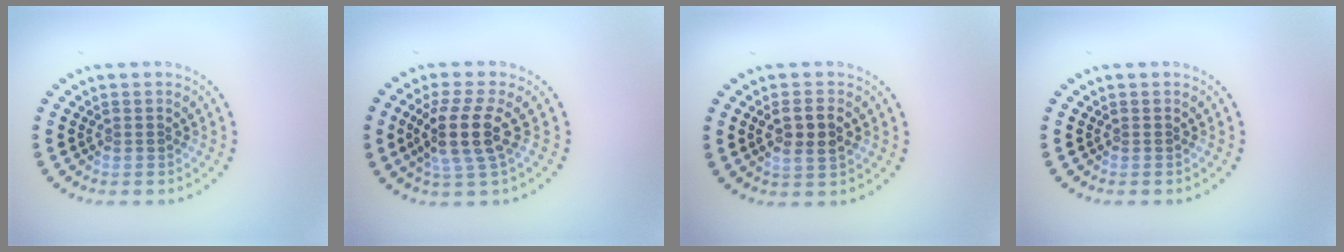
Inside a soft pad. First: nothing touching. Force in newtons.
{"total": 4.1, "press": 3.4, "slide": 2.4}
{"total": 2.8, "press": 2.8, "slide": 0.6}
{"total": 0.0}